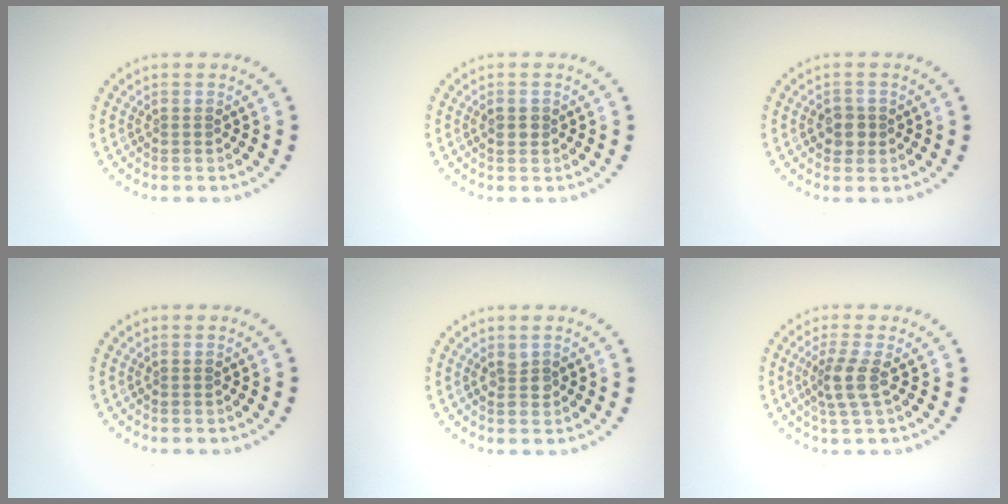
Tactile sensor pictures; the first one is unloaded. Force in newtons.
{"total": 1.2, "press": 1.2, "slide": 0.1}
{"total": 1.7, "press": 1.7, "slide": 0.5}
{"total": 0.0}
{"total": 0.9, "press": 0.9, "slide": 0.2}
{"total": 2.6, "press": 2.0, "slide": 1.7}